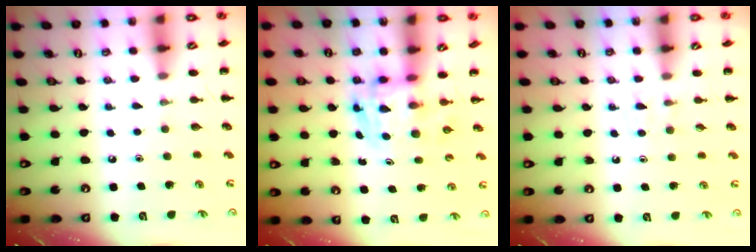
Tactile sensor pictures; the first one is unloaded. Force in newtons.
{"total": 3.5, "press": 3.5, "slide": 0.6}
{"total": 3.1, "press": 2.8, "slide": 1.3}